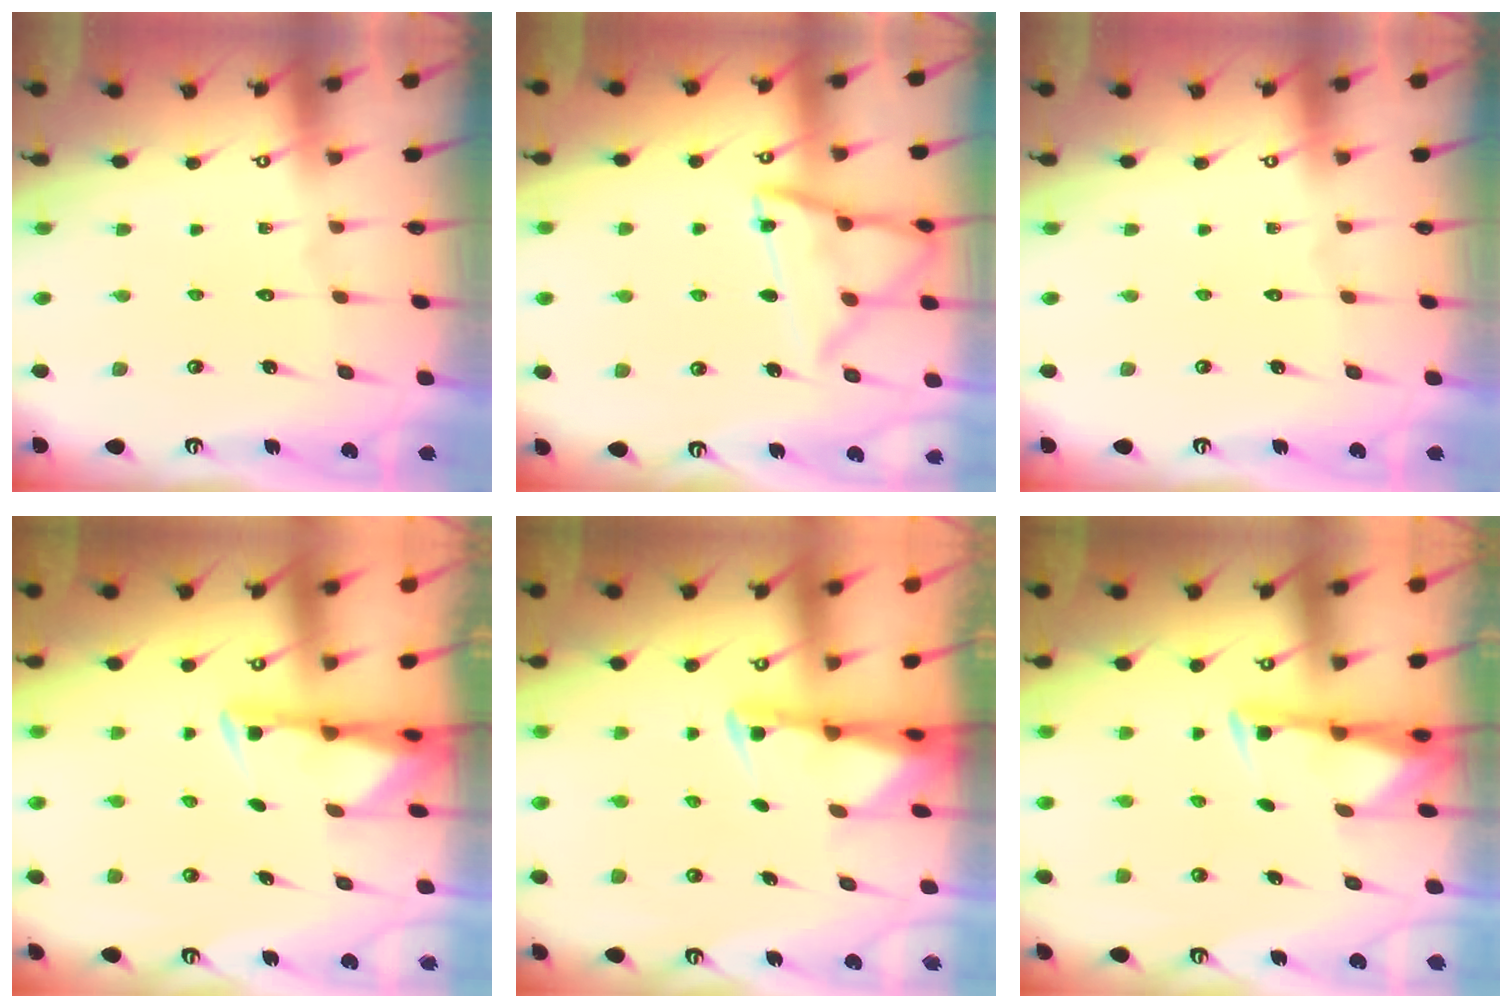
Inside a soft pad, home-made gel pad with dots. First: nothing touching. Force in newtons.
{"total": 12.7, "press": 12.6, "slide": 0.8}
{"total": 0.0}
{"total": 2.9, "press": 2.9, "slide": 0.6}
{"total": 2.2, "press": 2.2, "slide": 0.5}
{"total": 3.1, "press": 3.1, "slide": 0.4}